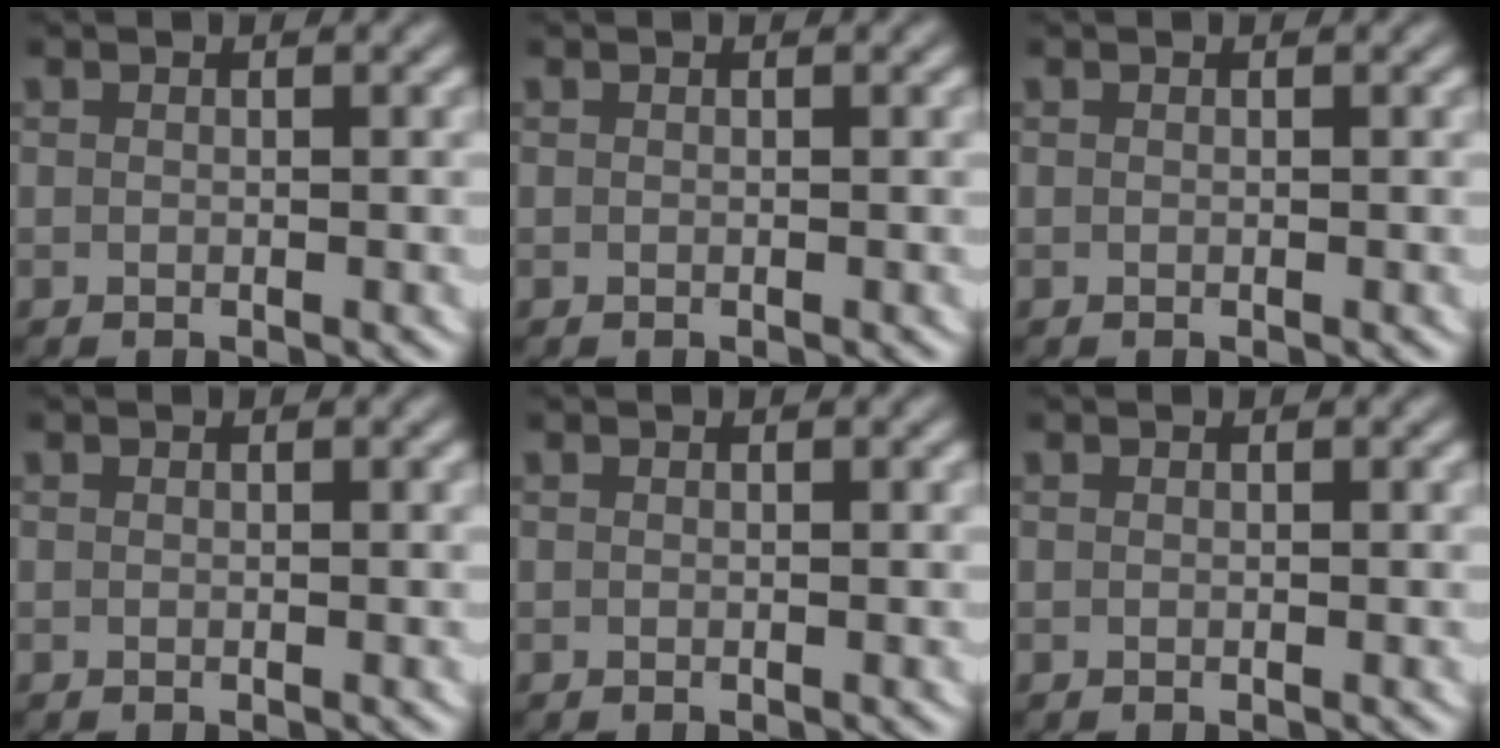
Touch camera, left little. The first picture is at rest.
{"total": 0.0}
{"total": 0.0}
{"total": 0.0}
{"total": 0.0}
{"total": 0.0}